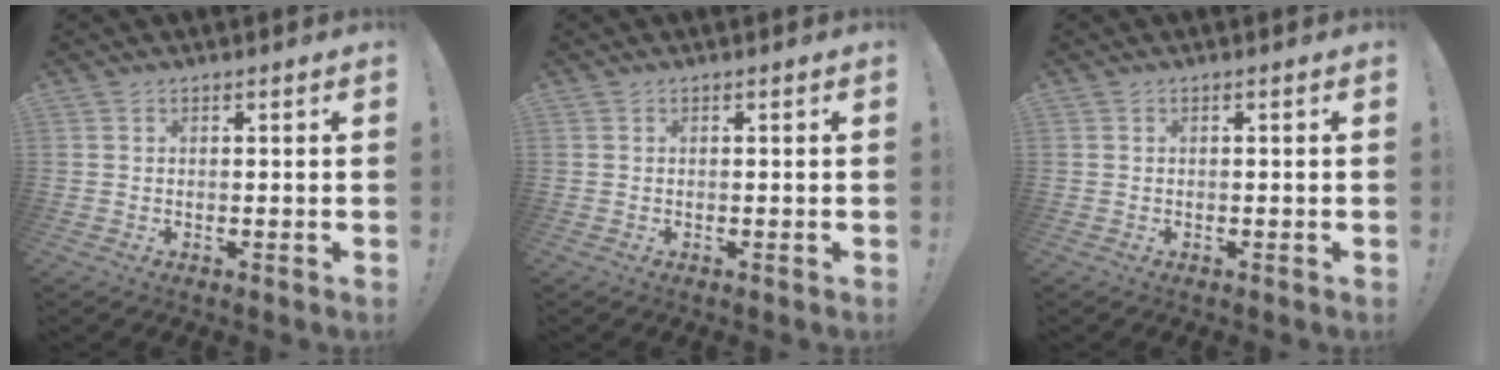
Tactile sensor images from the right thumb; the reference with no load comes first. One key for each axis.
{"total": 0.0}
{"total": 0.0}